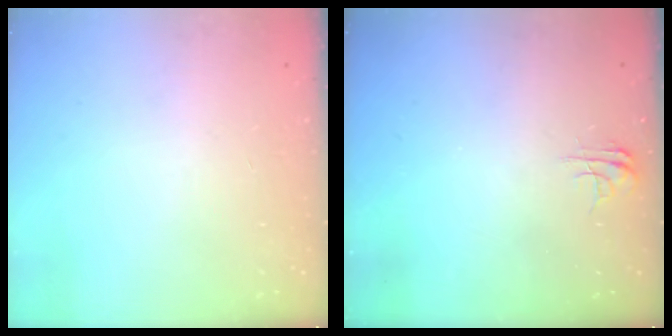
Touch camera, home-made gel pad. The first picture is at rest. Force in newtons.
{"total": 3.6, "press": 3.5, "slide": 0.3}